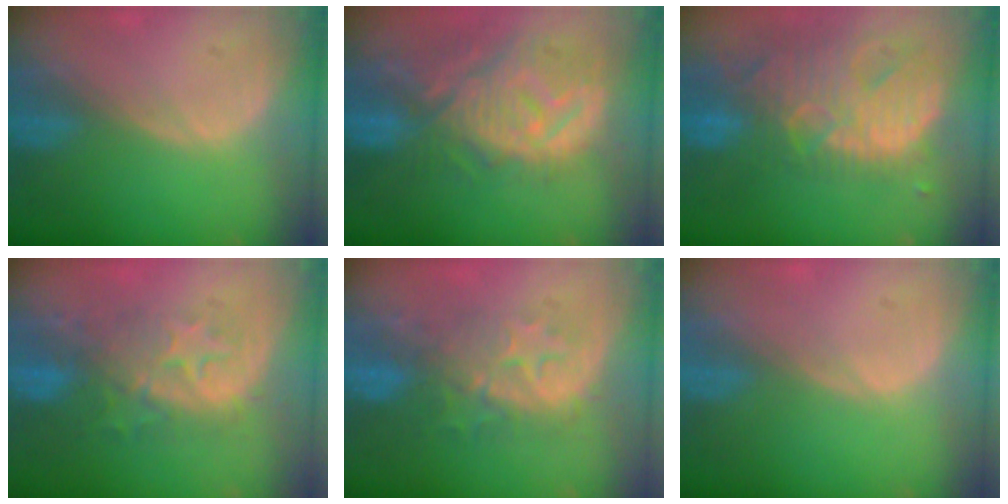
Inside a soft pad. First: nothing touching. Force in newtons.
{"total": 12.6, "press": 11.2, "slide": 5.8}
{"total": 13.9, "press": 11.8, "slide": 7.4}
{"total": 8.4, "press": 8.3, "slide": 1.2}
{"total": 8.5, "press": 8.4, "slide": 1.3}
{"total": 0.5, "press": 0.1, "slide": 0.5}